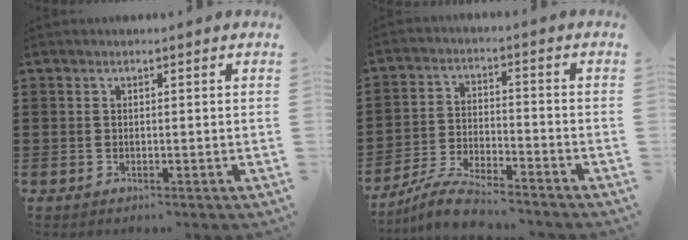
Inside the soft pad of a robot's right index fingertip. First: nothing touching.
{"total": 6.0, "force": [-5.7, 0.4, 1.9], "torque": [-0.049, -0.001, -0.113]}